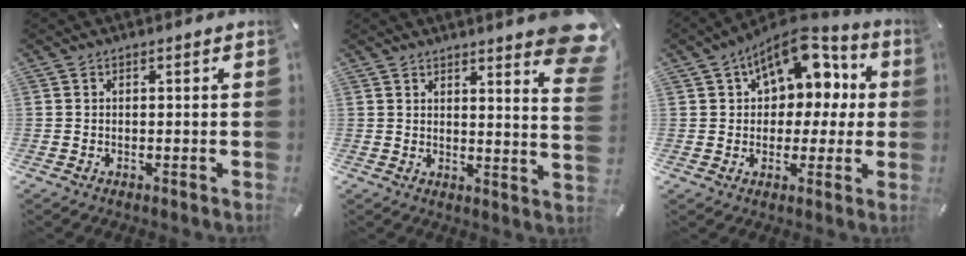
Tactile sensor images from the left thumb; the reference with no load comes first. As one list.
[{"total": 8.4, "force": [6.0, 1.6, 5.7], "torque": [-0.076, -0.055, 0.103]}, {"total": 13.4, "force": [6.0, 9.1, 7.8], "torque": [-0.107, -0.034, 0.107]}]